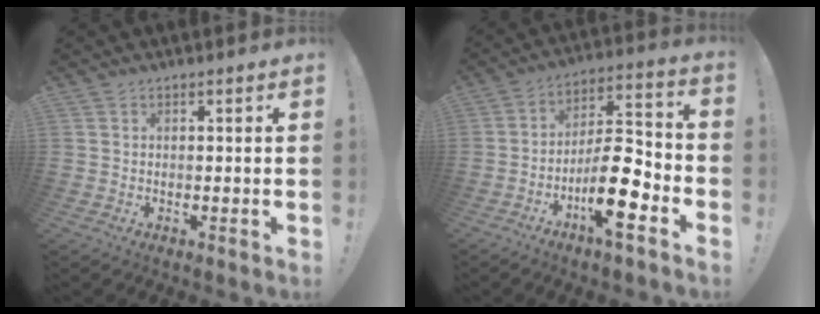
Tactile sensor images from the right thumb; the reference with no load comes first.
{"total": 15.9, "force": [-7.1, 5.0, 13.3], "torque": [-0.232, 0.036, -0.114]}